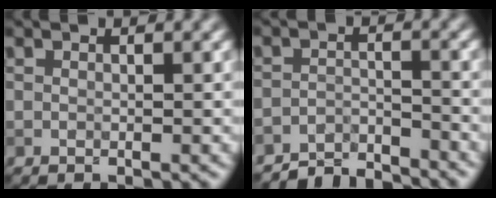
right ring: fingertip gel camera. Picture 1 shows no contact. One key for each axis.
{"total": 4.5, "fx": -4.4, "fy": 0.8, "fz": 0.5, "tx": -0.010, "ty": -0.001, "tz": -0.082}